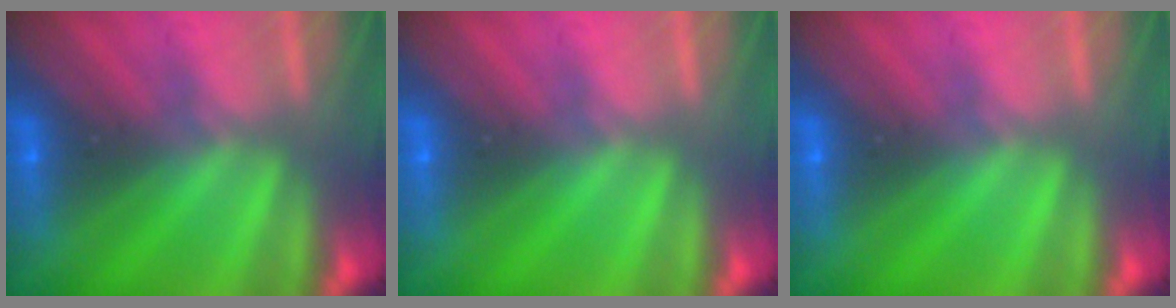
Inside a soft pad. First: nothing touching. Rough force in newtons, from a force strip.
{"total": 0.0}
{"total": 0.0}